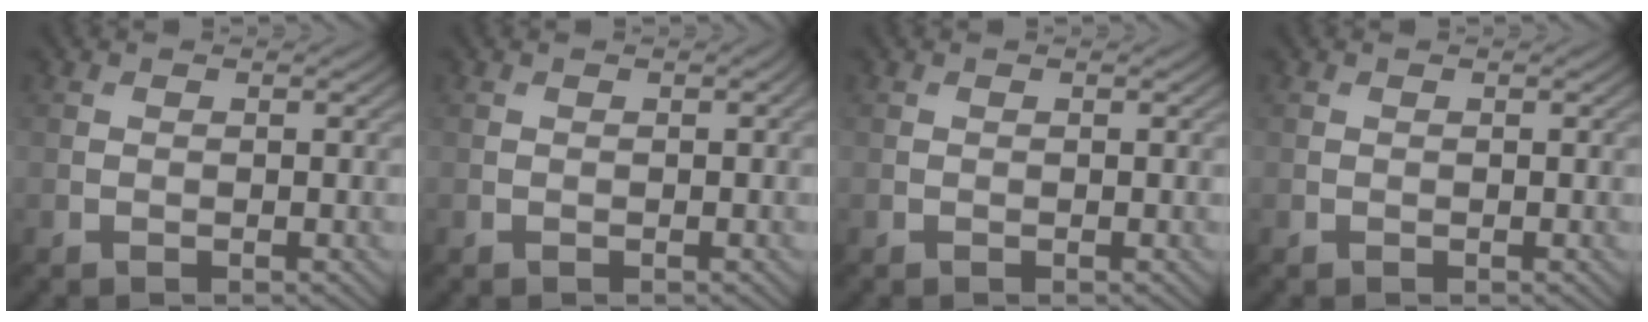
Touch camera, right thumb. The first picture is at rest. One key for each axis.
{"total": 0.0}
{"total": 0.0}
{"total": 0.0}